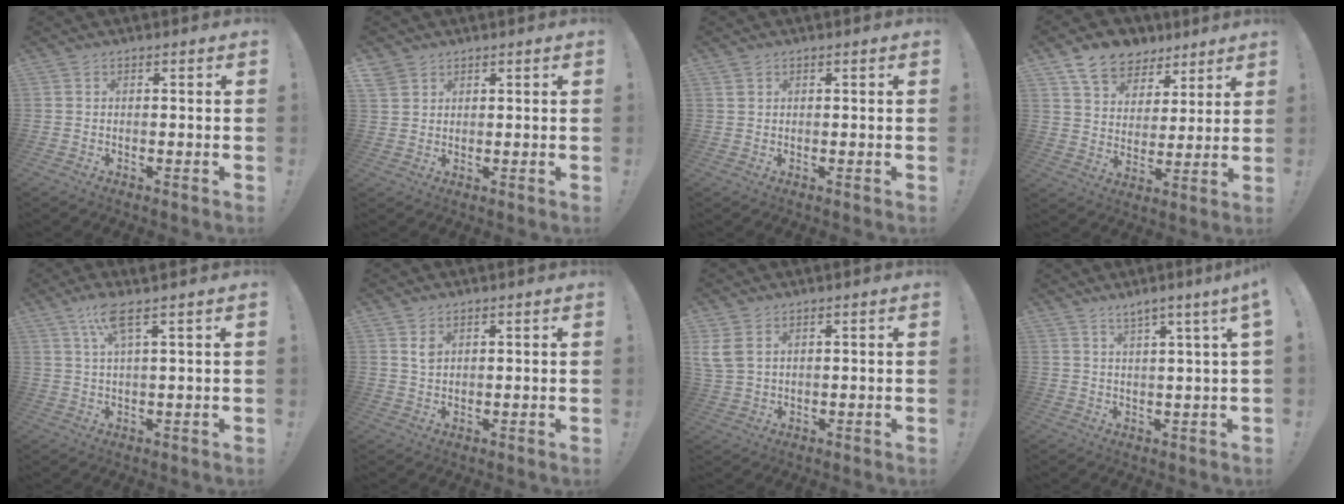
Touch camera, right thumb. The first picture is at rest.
{"total": 2.9, "force": [2.2, 1.8, 0.5], "torque": [-0.008, -0.012, 0.042]}
{"total": 0.8, "force": [0.5, 0.6, 0.2], "torque": [-0.004, 0.001, 0.010]}
{"total": 10.9, "force": [7.8, 7.0, 3.1], "torque": [-0.053, -0.052, 0.151]}
{"total": 6.9, "force": [3.4, 0.7, 5.9], "torque": [-0.116, -0.005, 0.059]}
{"total": 2.6, "force": [1.5, 1.4, 1.6], "torque": [-0.025, -0.007, 0.025]}
{"total": 5.2, "force": [2.6, 3.2, 3.3], "torque": [-0.076, -0.010, 0.050]}
{"total": 4.9, "force": [2.5, -0.8, 4.1], "torque": [-0.063, -0.017, 0.037]}